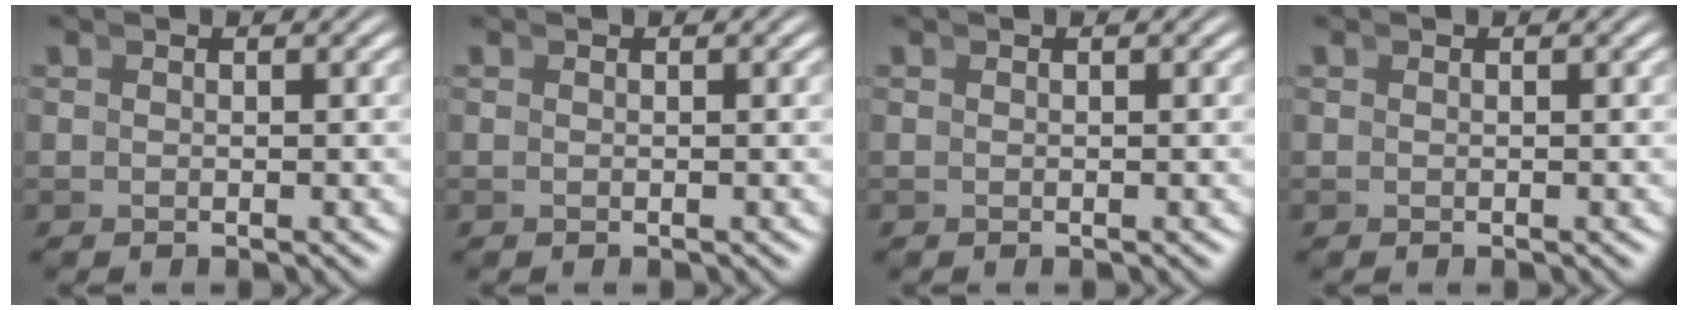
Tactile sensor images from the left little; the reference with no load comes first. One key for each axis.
{"total": 0.0}
{"total": 0.0}
{"total": 0.0}